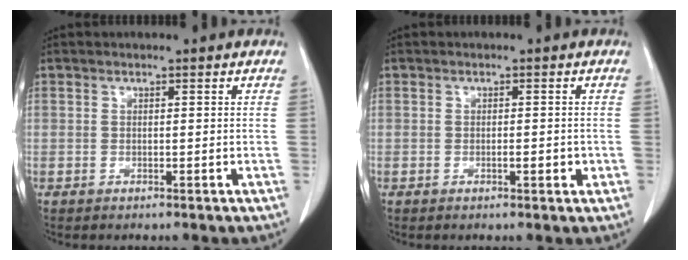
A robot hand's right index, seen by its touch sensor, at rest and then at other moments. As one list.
[{"total": 1.5, "force": [-0.4, 0.5, 1.4], "torque": [-0.025, -0.001, -0.004]}]